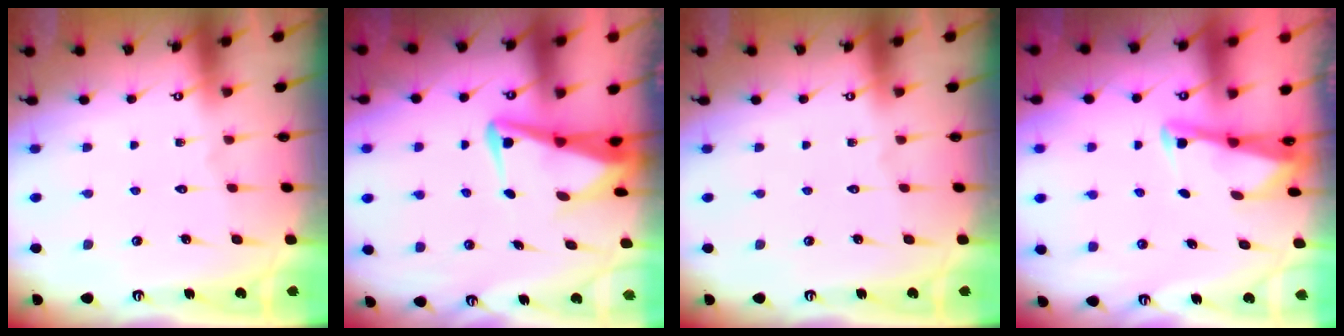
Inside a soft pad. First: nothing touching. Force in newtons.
{"total": 5.0, "press": 4.8, "slide": 1.5}
{"total": 0.0}
{"total": 2.5, "press": 2.5, "slide": 0.1}